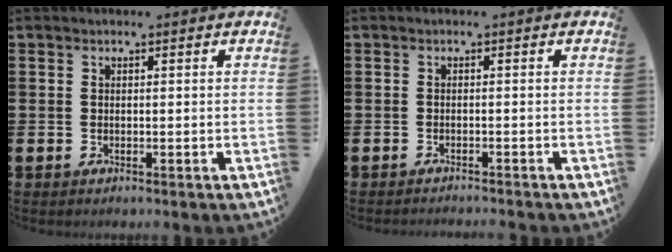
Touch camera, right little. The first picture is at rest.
{"total": 0.7, "force": [-0.7, -0.1, 0.0], "torque": [0.001, -0.001, -0.015]}